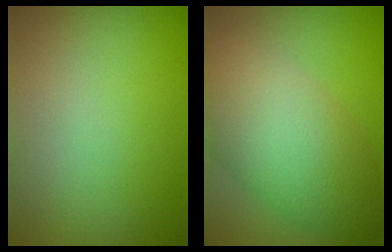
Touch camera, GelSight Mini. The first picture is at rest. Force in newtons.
{"total": 8.1, "press": 8.1, "slide": 0.4}